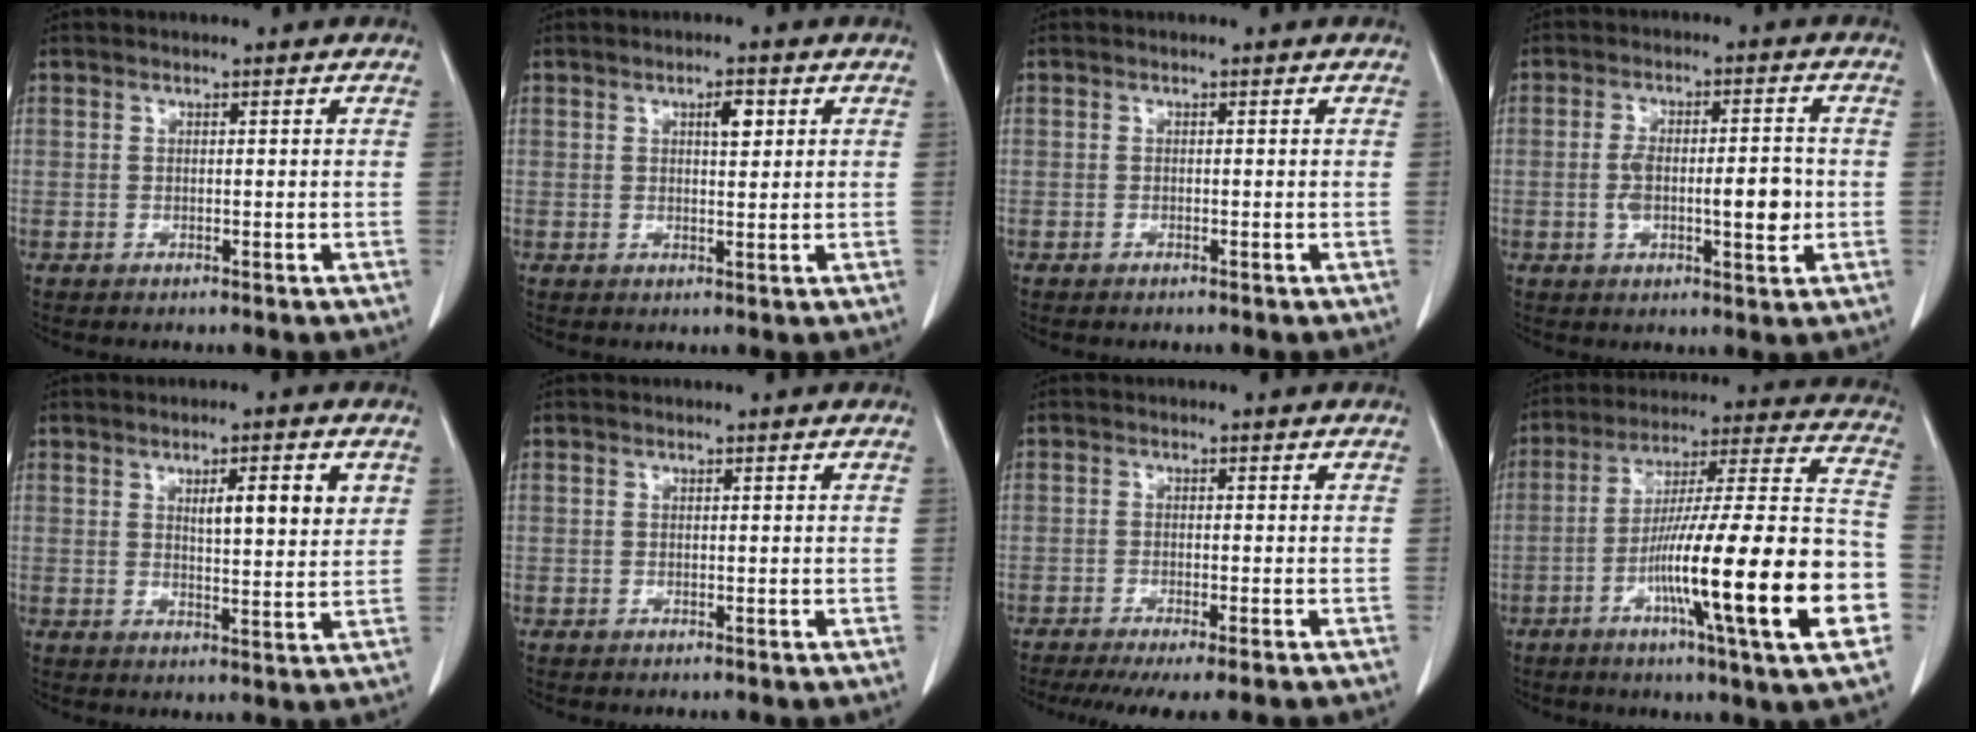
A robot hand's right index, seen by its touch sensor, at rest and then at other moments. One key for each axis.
{"total": 2.7, "fx": 1.1, "fy": 0.9, "fz": 2.3, "tx": -0.039, "ty": -0.001, "tz": 0.016}
{"total": 0.0}
{"total": 8.4, "fx": -1.1, "fy": 2.5, "fz": 8.0, "tx": -0.138, "ty": 0.007, "tz": -0.015}
{"total": 6.5, "fx": 2.5, "fy": 1.1, "fz": 5.9, "tx": -0.089, "ty": -0.001, "tz": 0.037}
{"total": 0.0}
{"total": 9.7, "fx": -8.1, "fy": 0.5, "fz": 5.3, "tx": -0.059, "ty": -0.017, "tz": -0.116}
{"total": 25.1, "fx": -8.0, "fy": 0.6, "fz": 23.8, "tx": -0.324, "ty": -0.008, "tz": -0.133}